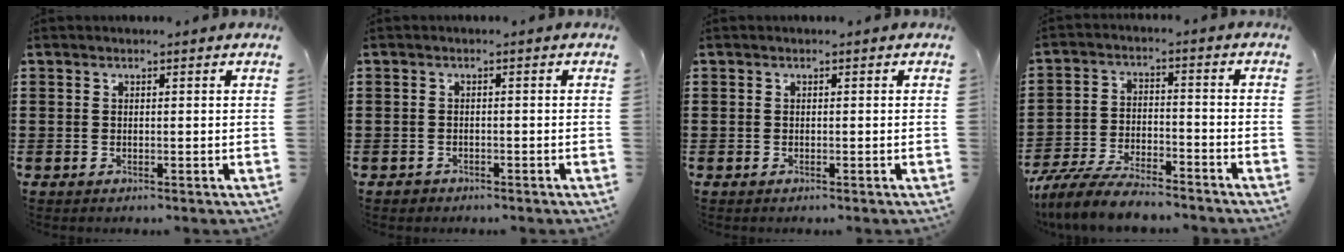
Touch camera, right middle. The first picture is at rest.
{"total": 0.9, "force": [-0.7, 0.4, 0.0], "torque": [-0.003, 0.001, -0.018]}
{"total": 0.0}
{"total": 7.4, "force": [-6.9, 1.2, 2.5], "torque": [-0.053, 0.007, -0.132]}